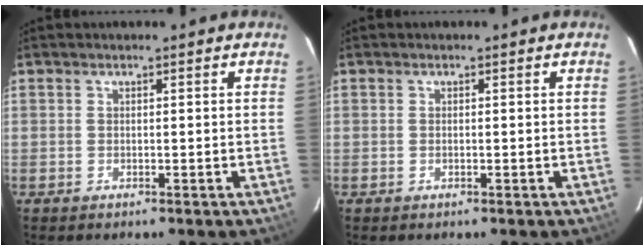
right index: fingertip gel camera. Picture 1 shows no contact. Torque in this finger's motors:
{"motor_torque": [-0.15, 0.09, -0.03, -0.01]}